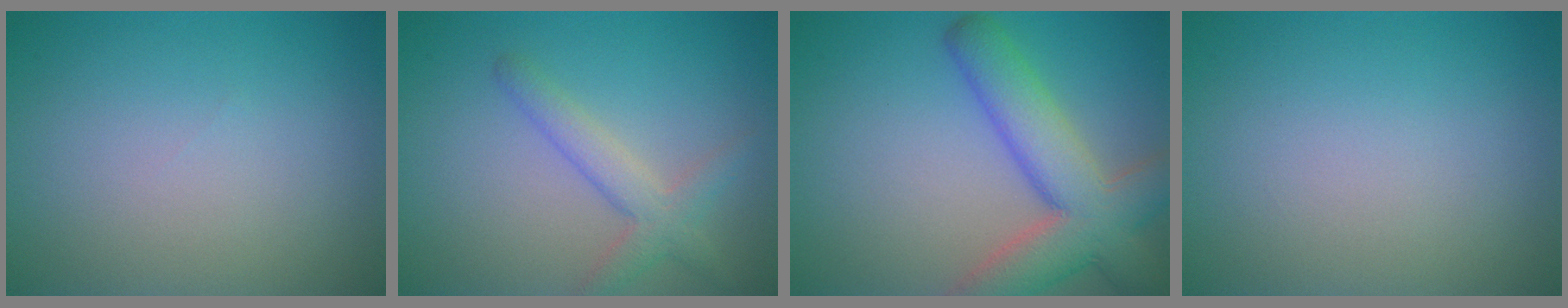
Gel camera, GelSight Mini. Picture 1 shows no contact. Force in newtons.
{"total": 2.9, "press": 2.9, "slide": 0.2}
{"total": 8.1, "press": 8.1, "slide": 0.7}
{"total": 0.0}